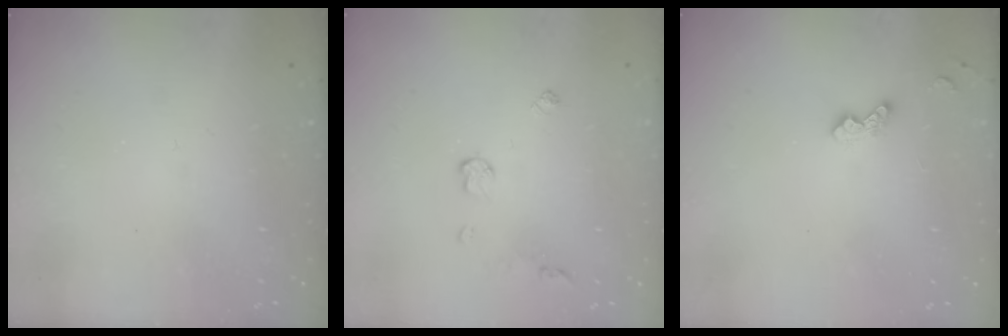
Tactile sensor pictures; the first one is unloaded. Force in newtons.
{"total": 6.1, "press": 6.1, "slide": 0.7}
{"total": 5.9, "press": 5.8, "slide": 0.9}